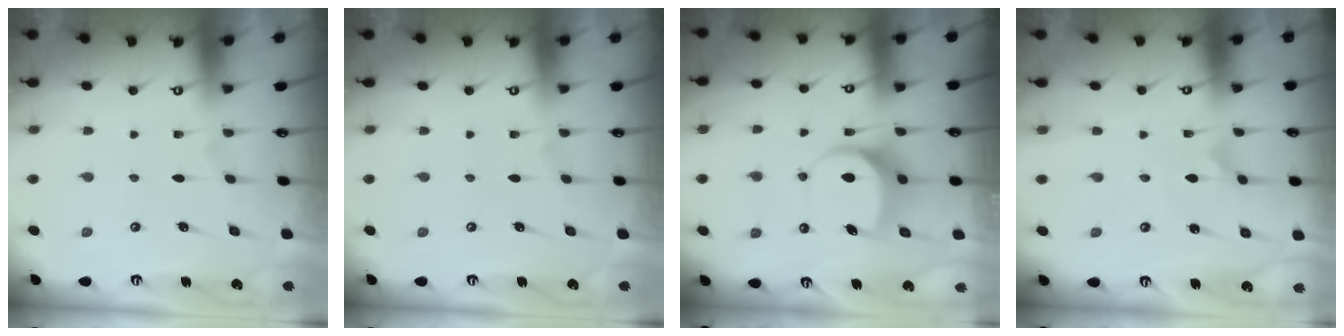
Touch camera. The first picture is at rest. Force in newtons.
{"total": 0.0}
{"total": 6.7, "press": 6.7, "slide": 0.5}
{"total": 1.8, "press": 1.8, "slide": 0.1}